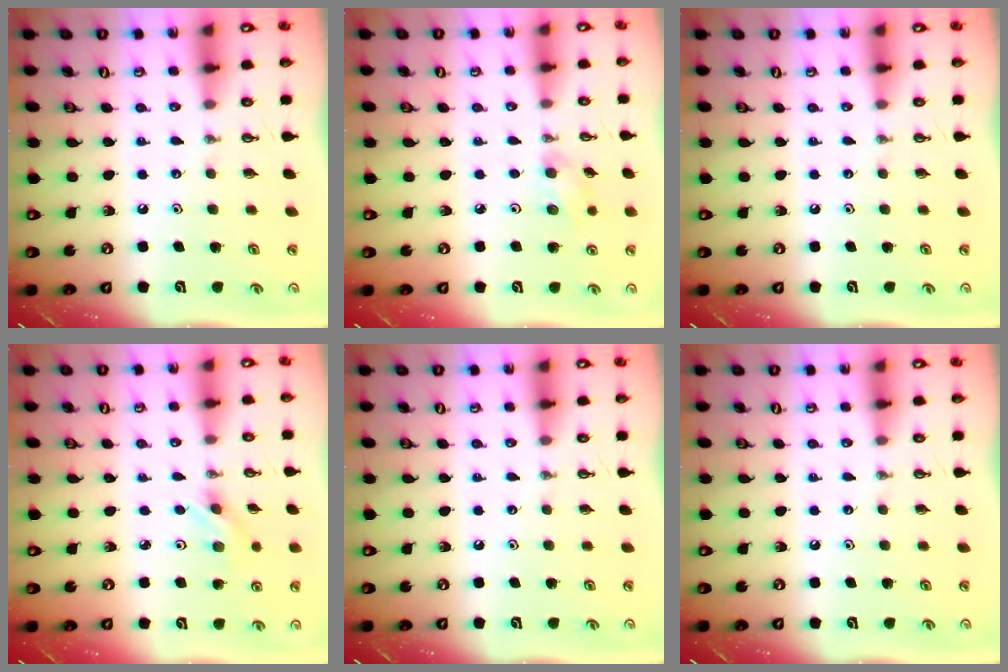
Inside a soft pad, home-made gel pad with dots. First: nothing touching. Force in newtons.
{"total": 6.4, "press": 5.7, "slide": 3.0}
{"total": 0.0}
{"total": 4.1, "press": 3.8, "slide": 1.3}
{"total": 0.0}
{"total": 0.0}